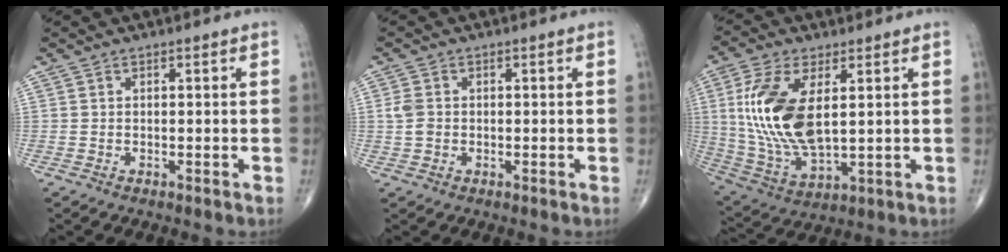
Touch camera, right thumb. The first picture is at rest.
{"total": 2.8, "force": [0.0, 2.3, 1.7], "torque": [-0.034, 0.006, -0.001]}
{"total": 17.2, "force": [3.1, 8.4, 14.7], "torque": [-0.307, -0.016, 0.071]}